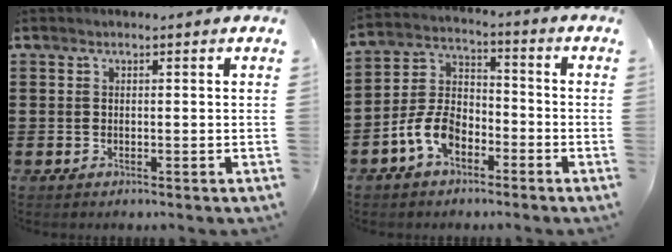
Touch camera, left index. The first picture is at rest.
{"total": 7.6, "force": [-4.1, 4.4, 4.6], "torque": [-0.122, 0.007, -0.084]}